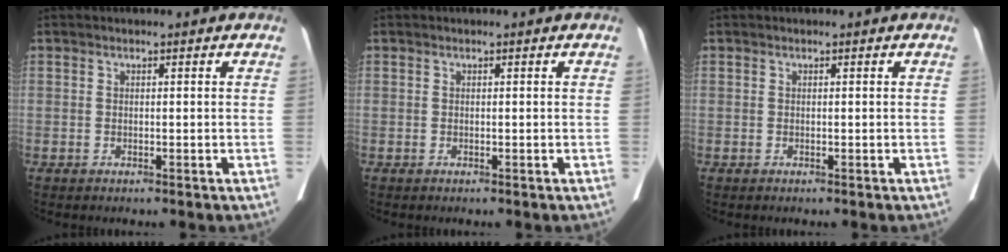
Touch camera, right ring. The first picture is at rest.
{"total": 0.0}
{"total": 0.0}